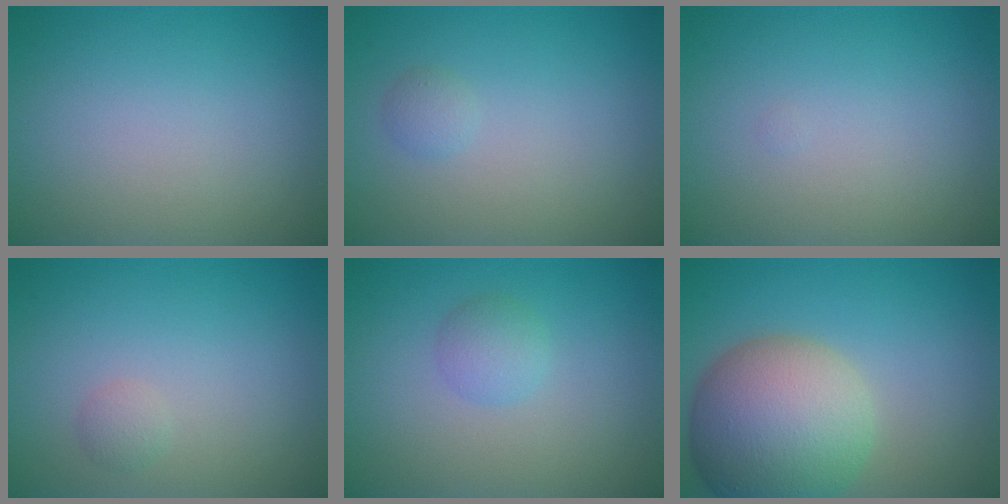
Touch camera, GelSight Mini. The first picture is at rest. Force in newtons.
{"total": 0.8, "press": 0.8, "slide": 0.0}
{"total": 0.0}
{"total": 0.8, "press": 0.8, "slide": 0.0}
{"total": 1.7, "press": 1.7, "slide": 0.0}
{"total": 11.0, "press": 11.0, "slide": 0.6}